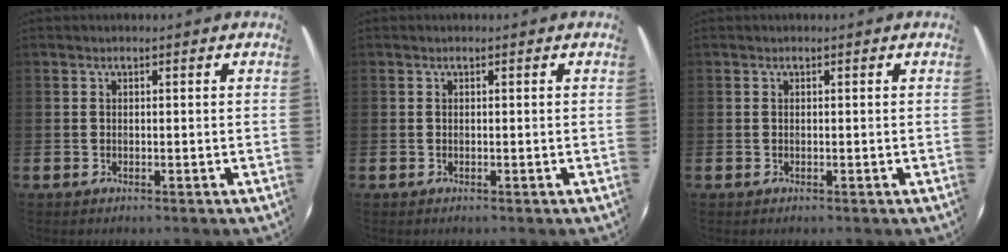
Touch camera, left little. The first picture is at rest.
{"total": 0.0}
{"total": 0.0}